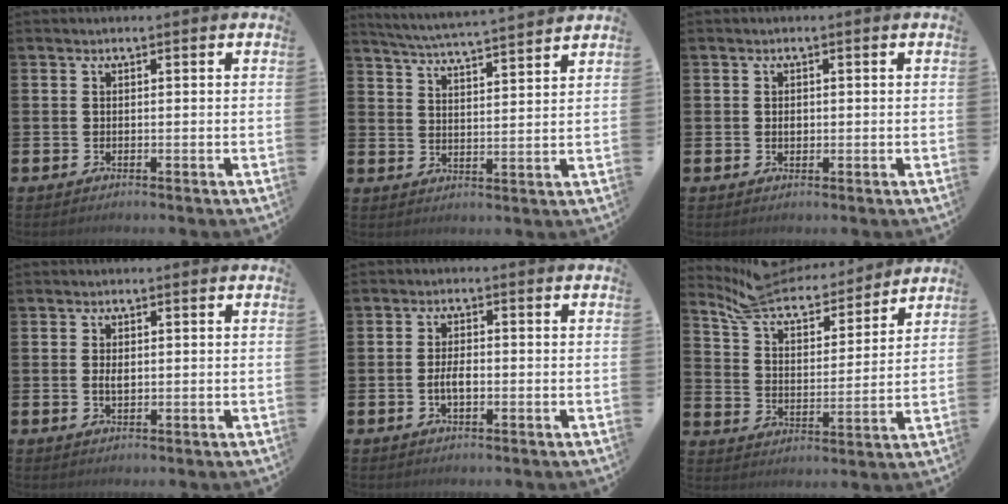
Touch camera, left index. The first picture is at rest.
{"total": 5.4, "force": [5.3, -0.5, 1.0], "torque": [-0.043, -0.037, 0.092]}
{"total": 0.9, "force": [0.1, 0.7, 0.6], "torque": [-0.003, 0.001, -0.002]}
{"total": 1.5, "force": [0.2, 0.8, 1.3], "torque": [-0.015, 0.000, 0.000]}
{"total": 2.8, "force": [-0.5, 1.3, 2.4], "torque": [-0.035, -0.002, -0.013]}
{"total": 8.6, "force": [8.0, 2.5, 1.9], "torque": [-0.075, -0.063, 0.140]}